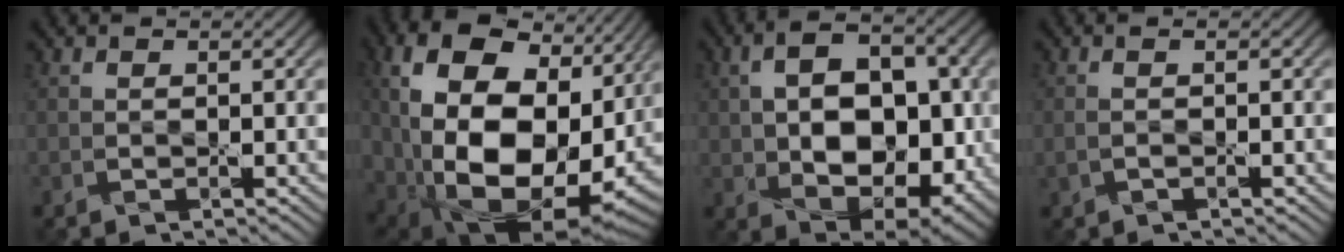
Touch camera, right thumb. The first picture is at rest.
{"total": 20.7, "force": [2.6, 14.4, 14.6], "torque": [-0.320, -0.031, 0.074]}
{"total": 14.5, "force": [-0.1, 9.1, 11.2], "torque": [-0.190, -0.007, 0.015]}
{"total": 1.3, "force": [-0.1, 0.2, 1.2], "torque": [-0.028, 0.003, -0.006]}